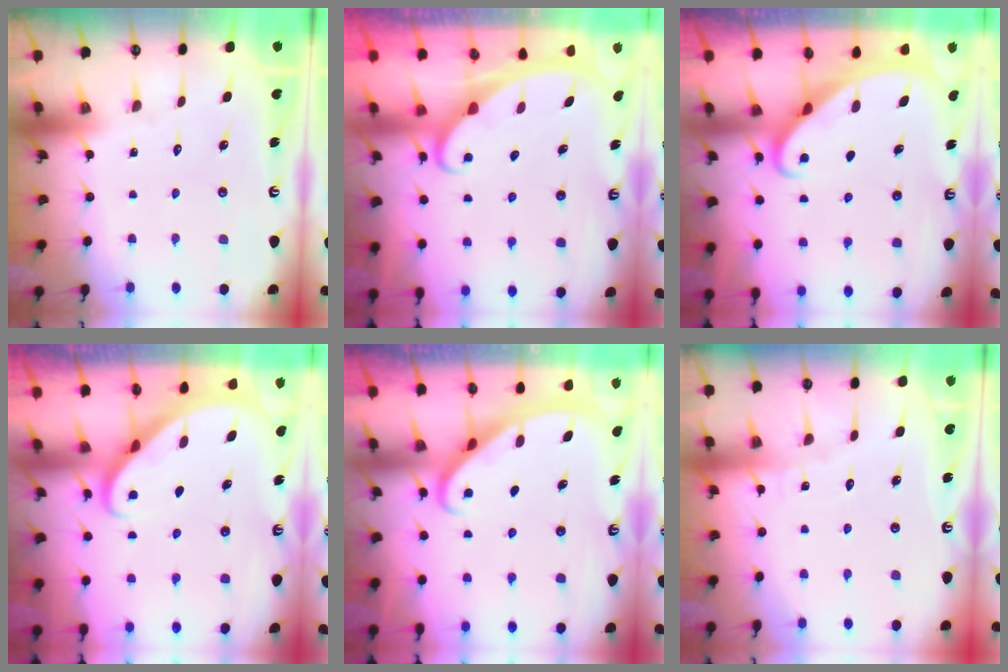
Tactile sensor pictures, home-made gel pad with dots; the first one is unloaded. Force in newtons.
{"total": 2.3, "press": 2.3, "slide": 0.3}
{"total": 2.2, "press": 2.2, "slide": 0.4}
{"total": 2.6, "press": 2.6, "slide": 0.3}
{"total": 2.5, "press": 2.5, "slide": 0.4}
{"total": 2.7, "press": 2.7, "slide": 0.3}